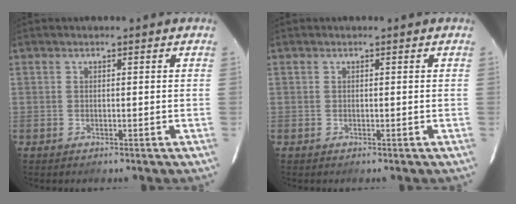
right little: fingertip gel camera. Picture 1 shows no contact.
{"total": 0.0}